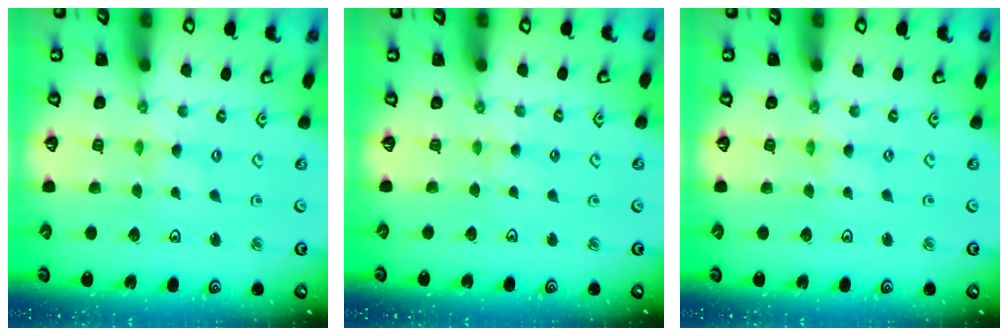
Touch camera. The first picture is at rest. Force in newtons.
{"total": 1.6, "press": 1.5, "slide": 0.4}
{"total": 0.0}